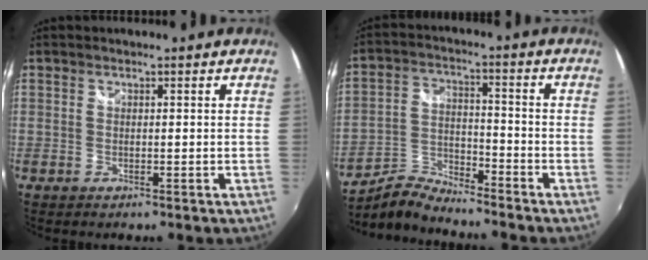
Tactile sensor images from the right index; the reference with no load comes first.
{"total": 7.4, "force": [-7.2, 1.0, 1.6], "torque": [-0.036, 0.013, -0.147]}